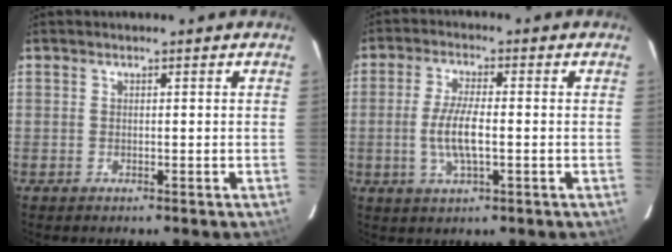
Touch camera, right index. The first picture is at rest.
{"total": 7.3, "force": [-1.1, 2.1, 6.9], "torque": [-0.138, -0.005, -0.021]}